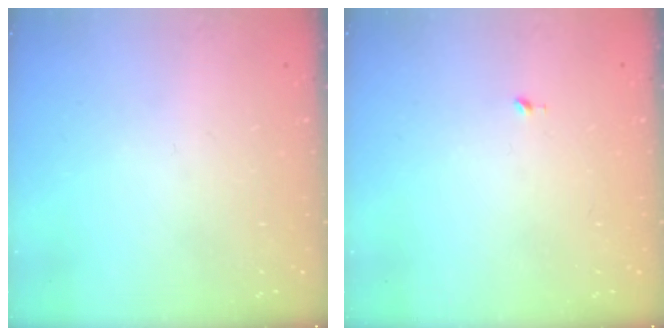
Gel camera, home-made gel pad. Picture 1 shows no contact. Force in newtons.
{"total": 4.4, "press": 4.4, "slide": 0.4}